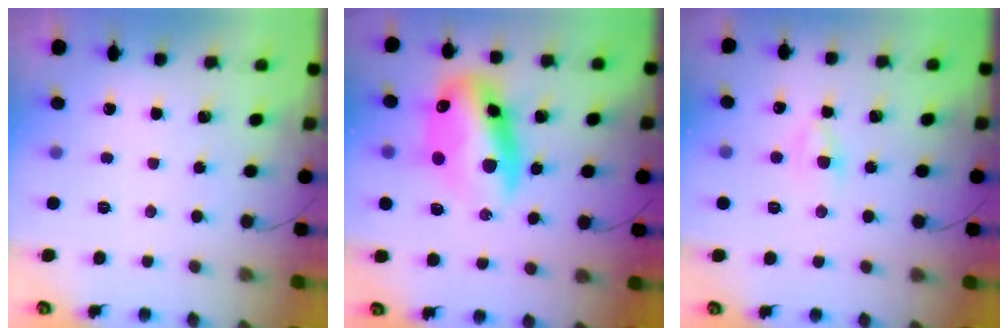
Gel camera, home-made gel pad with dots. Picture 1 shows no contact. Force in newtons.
{"total": 14.5, "press": 14.2, "slide": 3.2}
{"total": 3.3, "press": 3.1, "slide": 1.2}